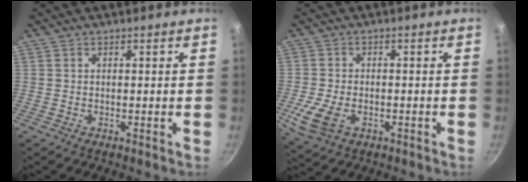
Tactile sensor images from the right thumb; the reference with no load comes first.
{"total": 7.6, "force": [-2.4, 4.7, 5.5], "torque": [-0.118, -0.004, -0.042]}